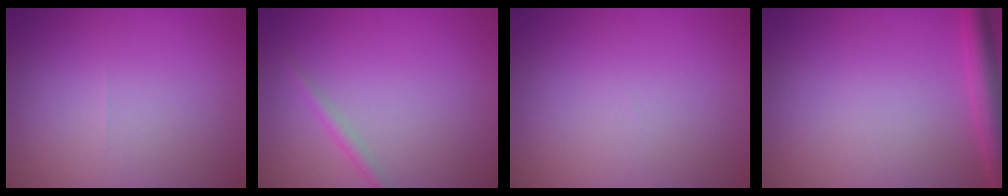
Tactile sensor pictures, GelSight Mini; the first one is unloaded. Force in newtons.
{"total": 1.1, "press": 1.1, "slide": 0.1}
{"total": 0.0}
{"total": 3.0, "press": 3.0, "slide": 0.2}